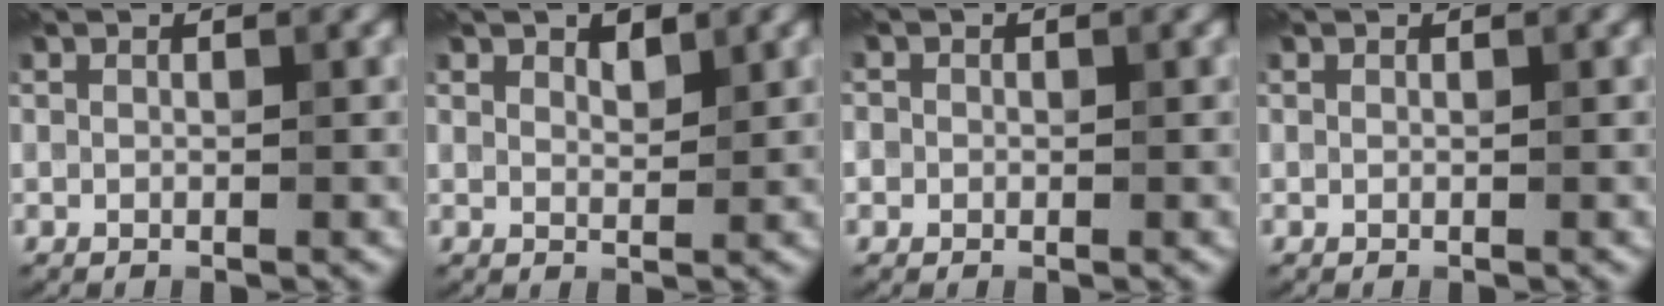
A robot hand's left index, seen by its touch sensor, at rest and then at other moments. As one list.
[{"total": 1.7, "force": [1.5, 0.5, 0.4], "torque": [-0.008, 0.004, 0.030]}, {"total": 1.1, "force": [0.1, 1.1, 0.0], "torque": [0.010, 0.005, -0.007]}, {"total": 0.0}]